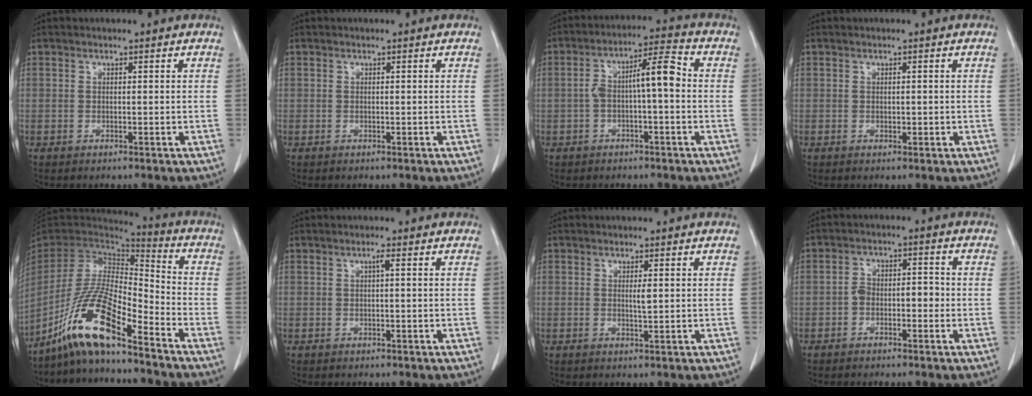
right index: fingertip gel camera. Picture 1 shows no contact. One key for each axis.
{"total": 0.0}
{"total": 7.6, "fx": -0.4, "fy": 1.6, "fz": 7.4, "tx": -0.134, "ty": 0.033, "tz": -0.007}
{"total": 1.0, "fx": 0.0, "fy": 0.7, "fz": 0.7, "tx": -0.009, "ty": 0.001, "tz": 0.001}
{"total": 14.0, "fx": -9.6, "fy": 1.9, "fz": 10.0, "tx": -0.198, "ty": -0.005, "tz": -0.180}
{"total": 0.7, "fx": 0.1, "fy": -0.1, "fz": 0.7, "tx": -0.012, "ty": 0.002, "tz": 0.002}
{"total": 1.6, "fx": 0.3, "fy": 0.2, "fz": 1.5, "tx": -0.028, "ty": -0.001, "tz": 0.004}
{"total": 4.1, "fx": -1.2, "fy": 2.3, "fz": 3.1, "tx": -0.053, "ty": 0.025, "tz": -0.021}